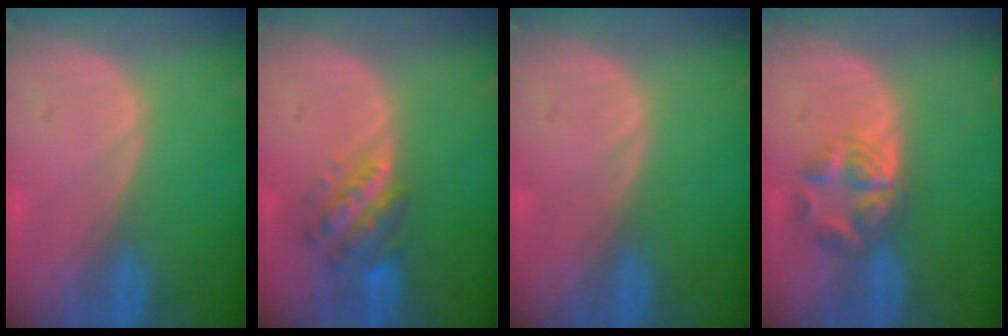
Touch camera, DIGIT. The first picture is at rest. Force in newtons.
{"total": 5.8, "press": 5.6, "slide": 1.4}
{"total": 0.0}
{"total": 5.7, "press": 4.7, "slide": 3.2}